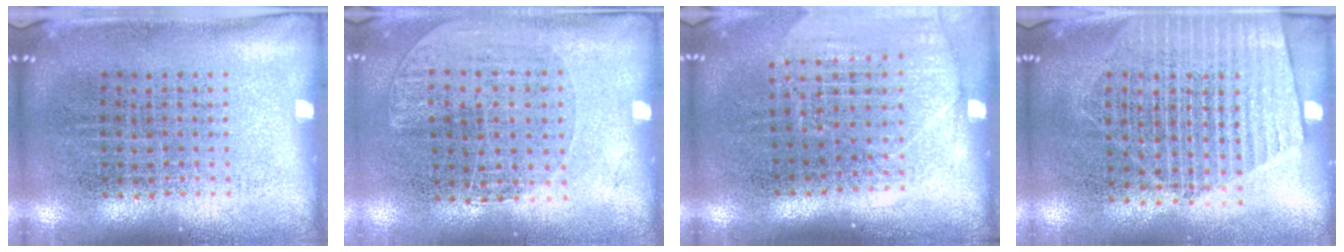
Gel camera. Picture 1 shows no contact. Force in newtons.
{"total": 1.1, "press": 1.0, "slide": 0.6}
{"total": 1.8, "press": 1.6, "slide": 0.8}
{"total": 1.5, "press": 1.3, "slide": 0.7}